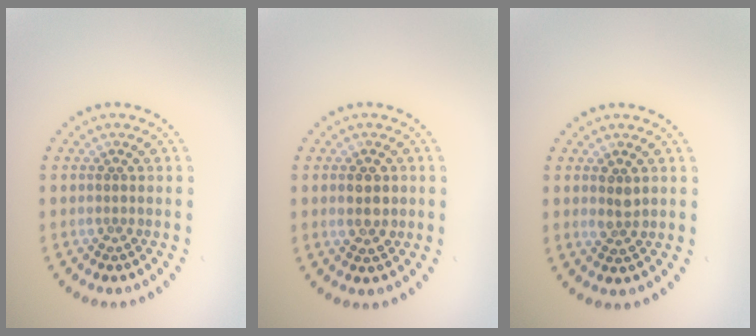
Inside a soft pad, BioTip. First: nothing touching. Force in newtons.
{"total": 2.1, "press": 2.1, "slide": 0.2}
{"total": 1.6, "press": 1.6, "slide": 0.4}